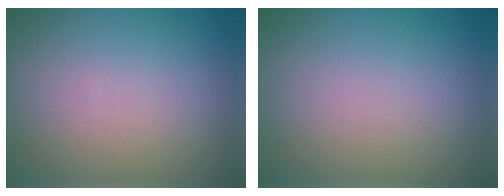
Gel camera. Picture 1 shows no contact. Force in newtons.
{"total": 0.0}